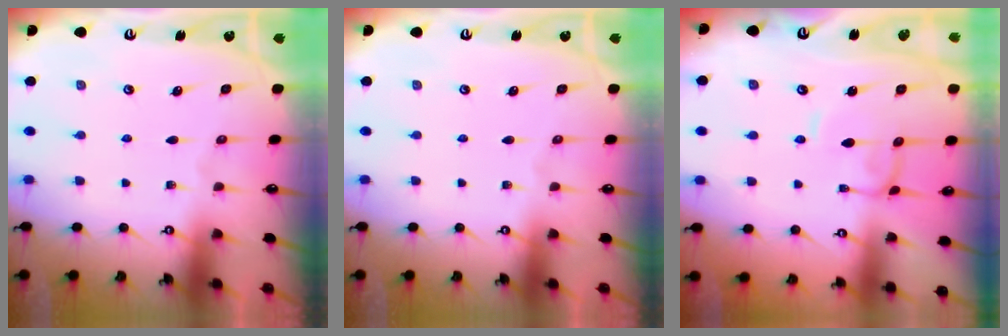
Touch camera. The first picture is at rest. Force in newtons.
{"total": 0.0}
{"total": 0.9, "press": 0.9, "slide": 0.4}